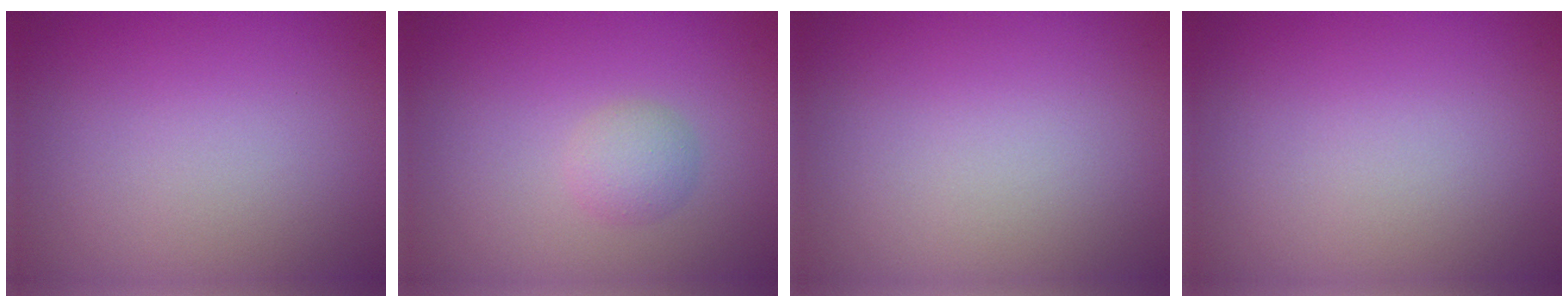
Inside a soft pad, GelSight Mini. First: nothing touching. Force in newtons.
{"total": 1.7, "press": 1.7, "slide": 0.2}
{"total": 0.0}
{"total": 0.0}